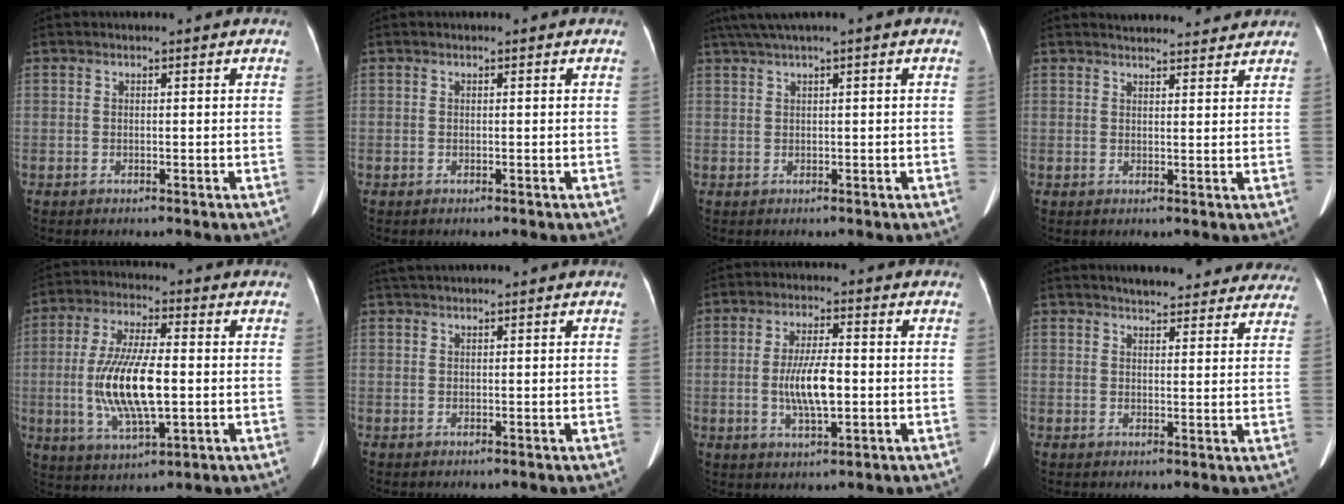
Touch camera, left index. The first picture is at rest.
{"total": 0.0}
{"total": 3.7, "force": [2.2, -0.4, 3.0], "torque": [-0.068, 0.024, 0.048]}
{"total": 9.8, "force": [9.3, 1.9, 2.3], "torque": [-0.023, 0.015, 0.107]}
{"total": 12.8, "force": [-1.3, 3.4, 12.3], "torque": [-0.251, -0.005, -0.018]}
{"total": 2.8, "force": [2.5, -0.1, 1.1], "torque": [-0.018, 0.028, 0.048]}
{"total": 7.4, "force": [-0.9, 1.8, 7.1], "torque": [-0.143, -0.002, -0.014]}
{"total": 18.1, "force": [16.6, 4.7, 5.6], "torque": [-0.055, 0.000, 0.188]}